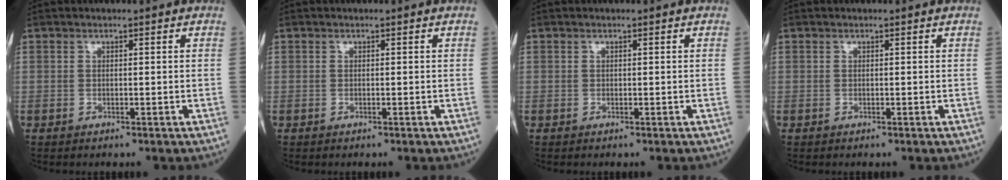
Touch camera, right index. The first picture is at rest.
{"total": 0.0}
{"total": 0.0}
{"total": 0.0}